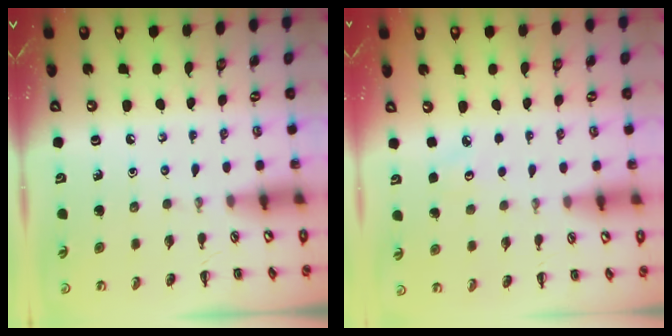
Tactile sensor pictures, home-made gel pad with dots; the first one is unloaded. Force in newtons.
{"total": 3.3, "press": 3.3, "slide": 0.8}